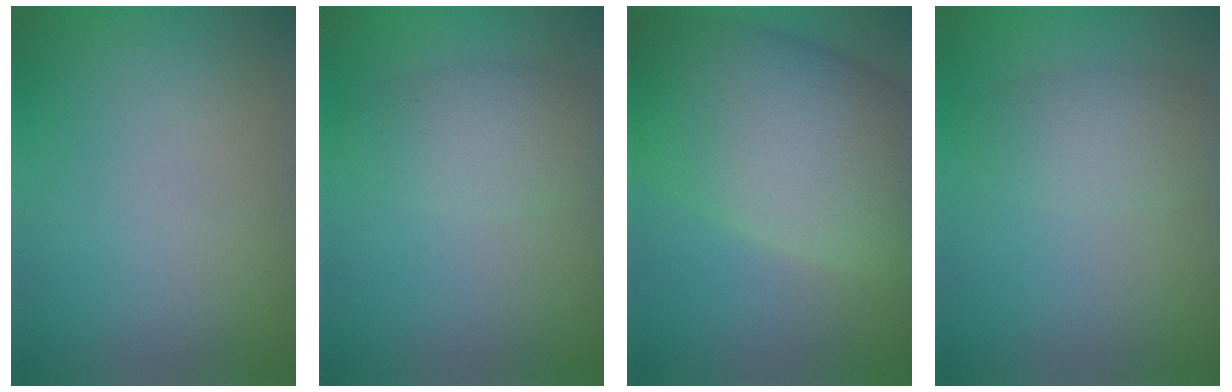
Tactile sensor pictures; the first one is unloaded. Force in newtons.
{"total": 3.5, "press": 3.5, "slide": 0.1}
{"total": 13.4, "press": 13.4, "slide": 0.4}
{"total": 3.0, "press": 3.0, "slide": 0.1}